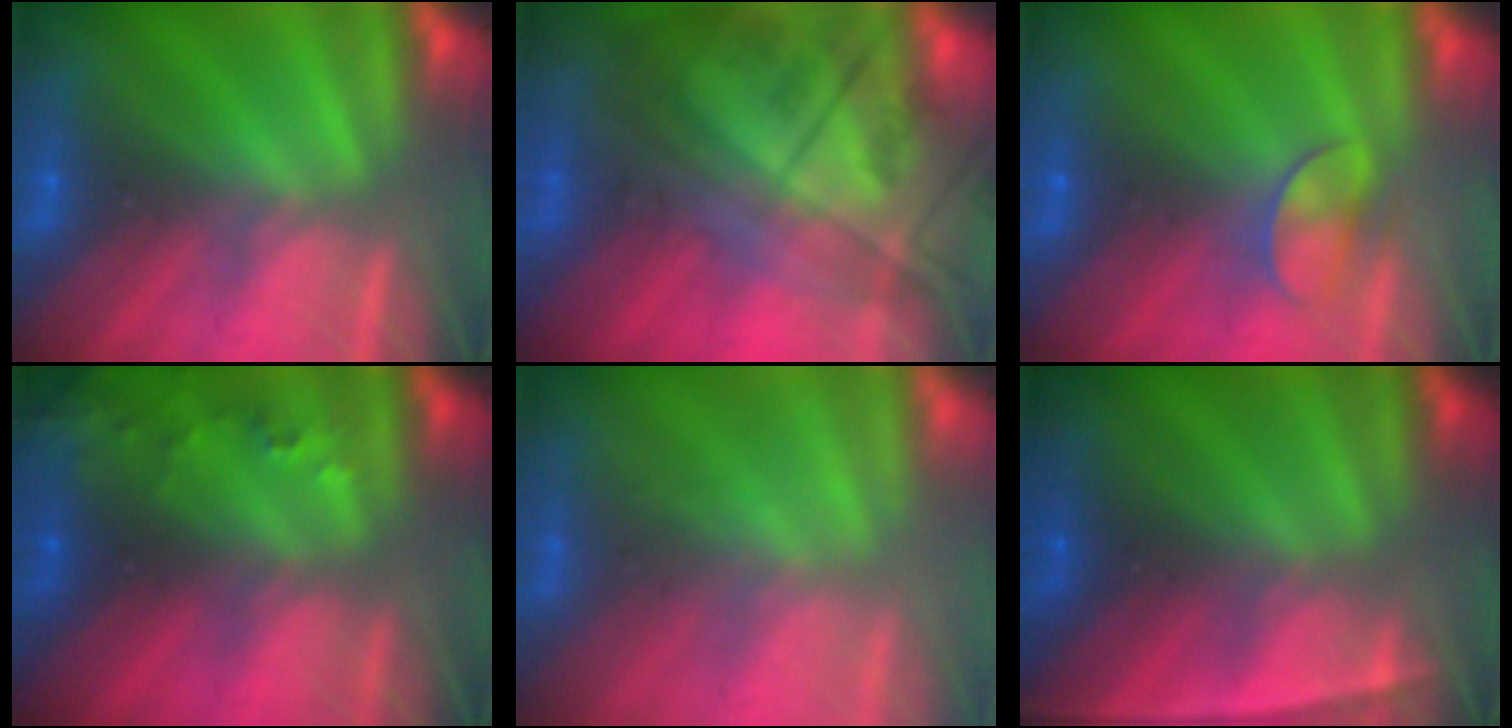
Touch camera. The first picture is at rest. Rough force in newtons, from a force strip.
{"total": 7.3}
{"total": 2.4}
{"total": 7.2}
{"total": 2.1}
{"total": 2.8}